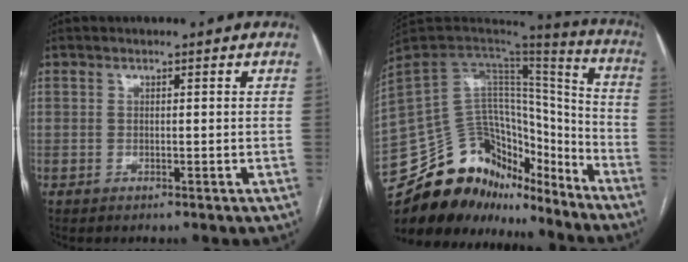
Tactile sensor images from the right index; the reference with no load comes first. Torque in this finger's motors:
{"motor_torque": [0.22, -0.34, 0.06, -0.05]}